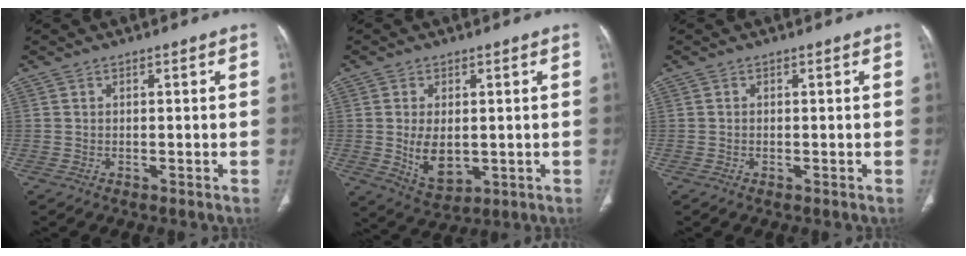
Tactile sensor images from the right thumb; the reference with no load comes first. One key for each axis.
{"total": 7.7, "fx": -0.3, "fy": 4.7, "fz": 6.2, "tx": -0.098, "ty": -0.014, "tz": 0.010}
{"total": 0.0}